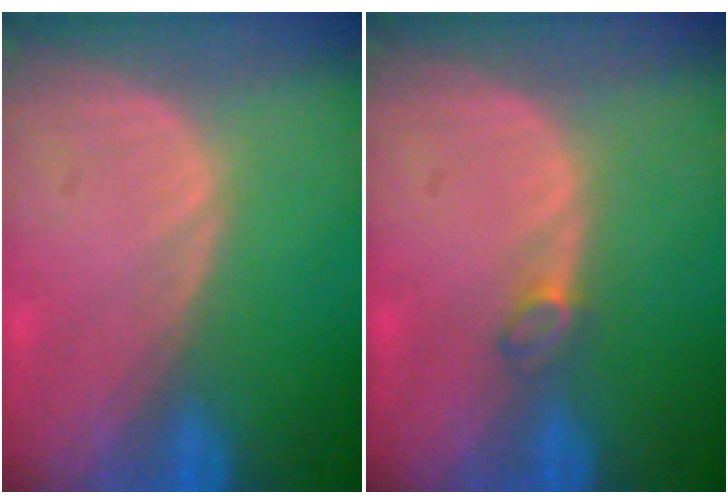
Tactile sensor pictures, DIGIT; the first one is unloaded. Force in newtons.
{"total": 1.4, "press": 1.3, "slide": 0.3}